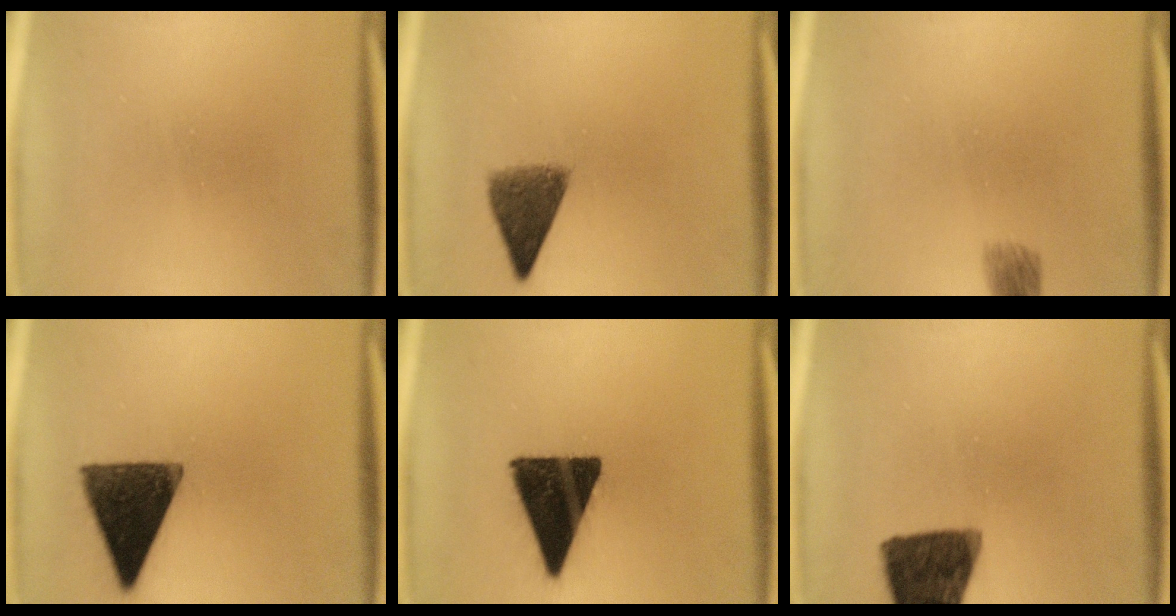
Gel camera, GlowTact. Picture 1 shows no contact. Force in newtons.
{"total": 6.3}
{"total": 3.4}
{"total": 13.7}
{"total": 16.1}
{"total": 13.0}